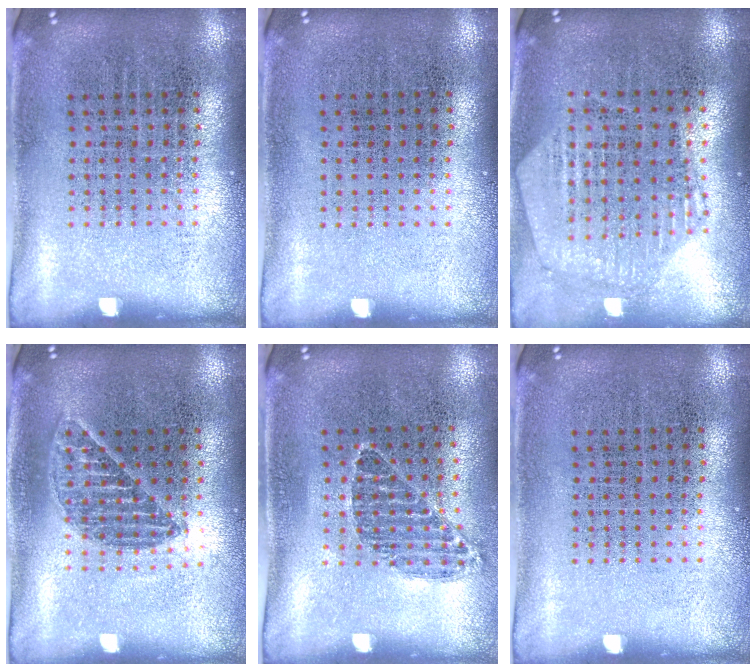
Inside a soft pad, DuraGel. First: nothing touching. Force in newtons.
{"total": 0.0}
{"total": 1.0, "press": 1.0, "slide": 0.2}
{"total": 1.2, "press": 1.1, "slide": 0.5}
{"total": 0.9, "press": 0.7, "slide": 0.5}
{"total": 0.0}